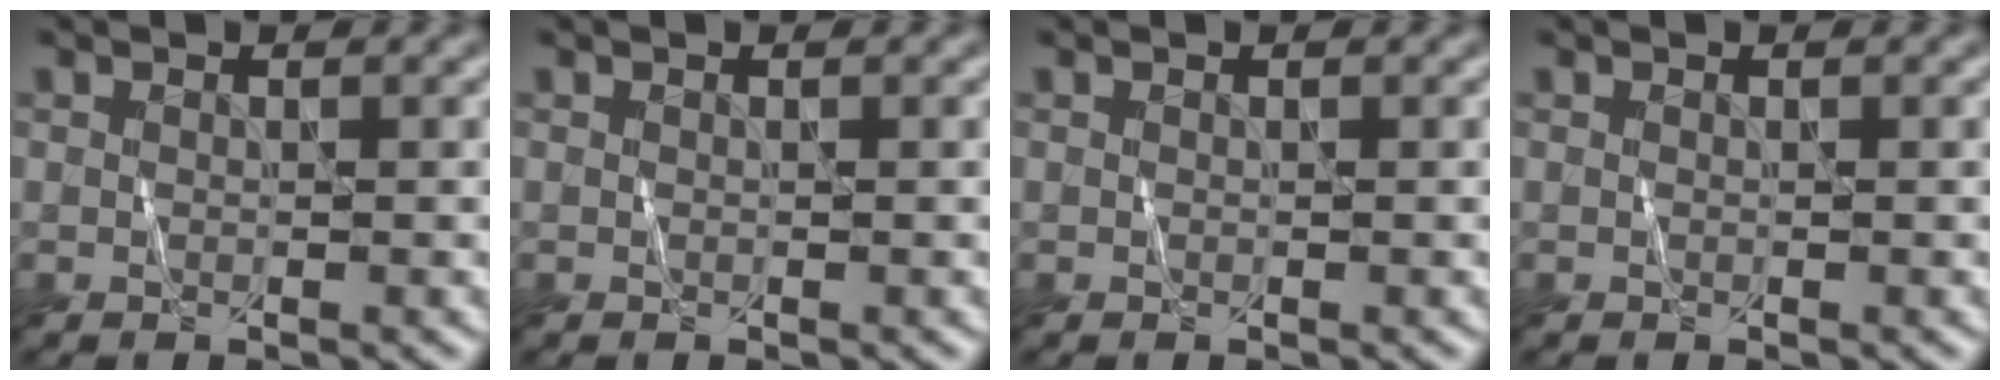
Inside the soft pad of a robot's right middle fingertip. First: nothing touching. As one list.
[{"total": 0.0}, {"total": 0.0}, {"total": 0.0}]